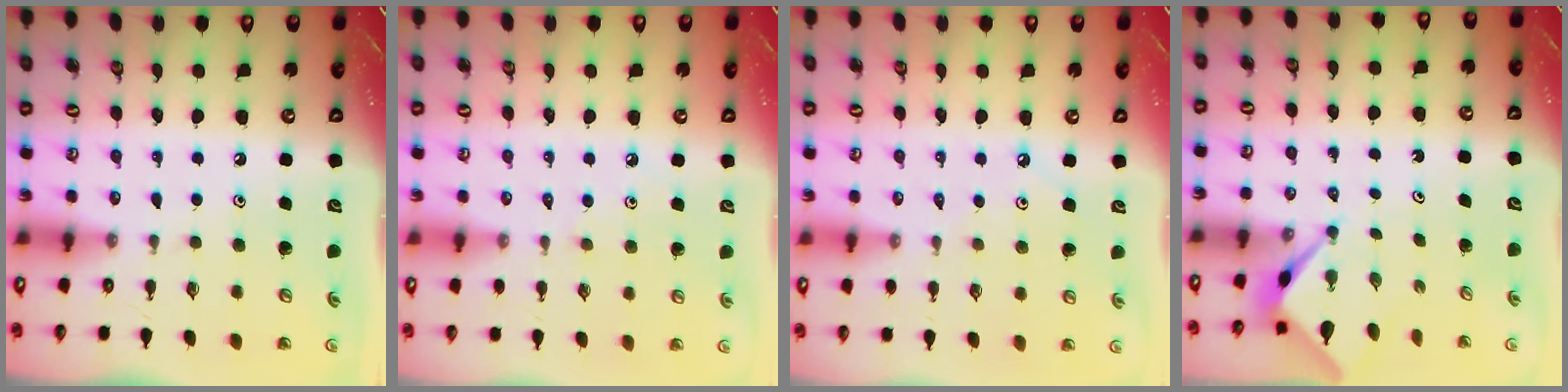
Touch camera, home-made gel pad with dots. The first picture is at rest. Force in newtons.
{"total": 6.1, "press": 6.0, "slide": 1.0}
{"total": 1.7, "press": 1.7, "slide": 0.3}
{"total": 2.7, "press": 2.7, "slide": 0.1}